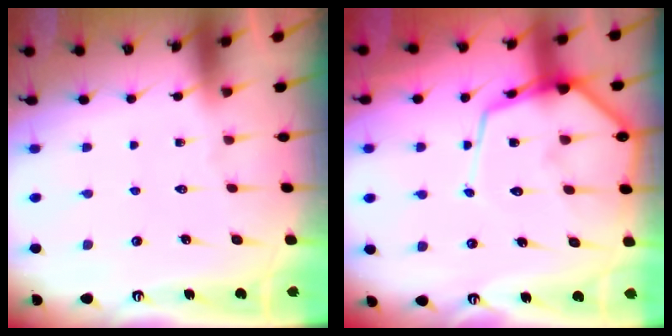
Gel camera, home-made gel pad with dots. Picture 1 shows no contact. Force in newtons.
{"total": 13.1, "press": 13.0, "slide": 1.3}